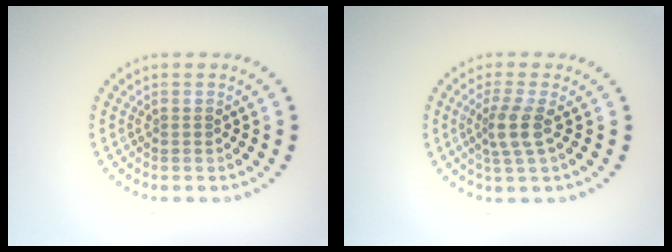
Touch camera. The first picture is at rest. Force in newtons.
{"total": 2.6, "press": 2.0, "slide": 1.6}